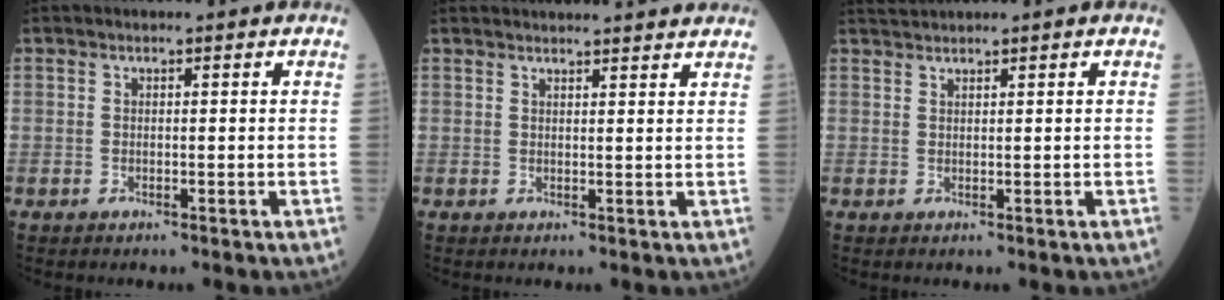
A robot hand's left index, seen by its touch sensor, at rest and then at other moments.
{"total": 11.2, "force": [10.6, 0.8, 3.5], "torque": [-0.040, 0.026, 0.119]}
{"total": 1.7, "force": [1.7, -0.5, 0.2], "torque": [-0.008, 0.016, 0.041]}